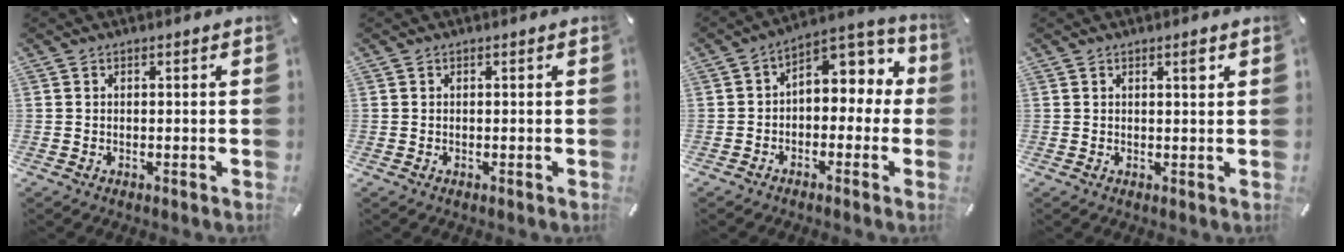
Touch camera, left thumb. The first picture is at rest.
{"total": 0.0}
{"total": 6.7, "force": [1.4, 5.2, 3.9], "torque": [-0.043, -0.022, 0.020]}
{"total": 2.1, "force": [1.1, 0.4, 1.7], "torque": [-0.019, -0.004, 0.013]}